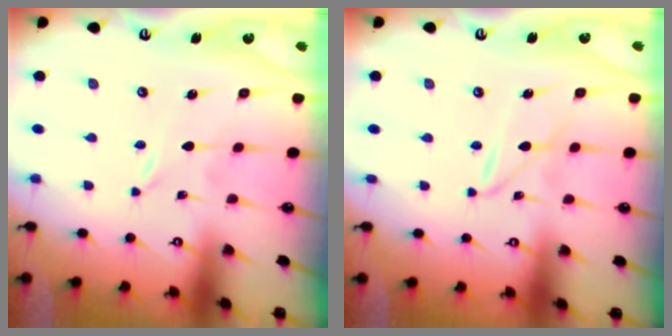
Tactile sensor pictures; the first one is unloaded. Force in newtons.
{"total": 2.9, "press": 2.9, "slide": 0.3}